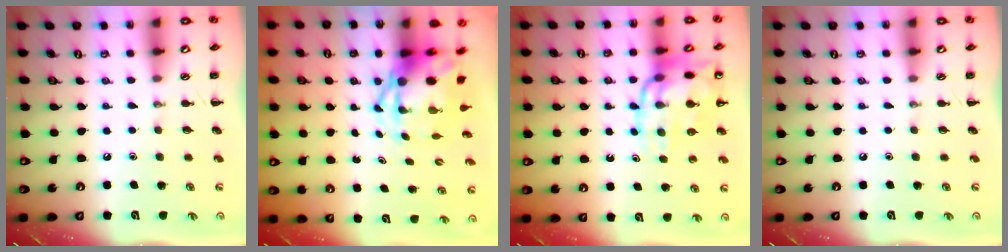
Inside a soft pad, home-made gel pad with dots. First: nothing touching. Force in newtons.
{"total": 5.2, "press": 5.0, "slide": 1.5}
{"total": 15.6, "press": 15.3, "slide": 3.0}
{"total": 0.0}